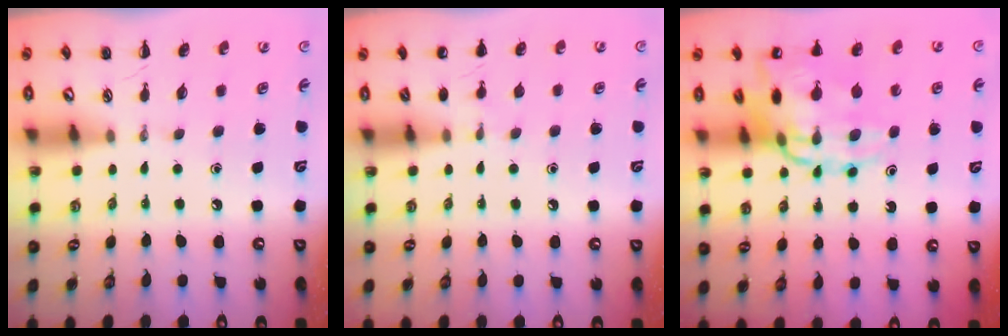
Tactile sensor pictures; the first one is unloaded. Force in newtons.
{"total": 5.4, "press": 5.2, "slide": 1.6}
{"total": 16.8, "press": 16.5, "slide": 3.4}